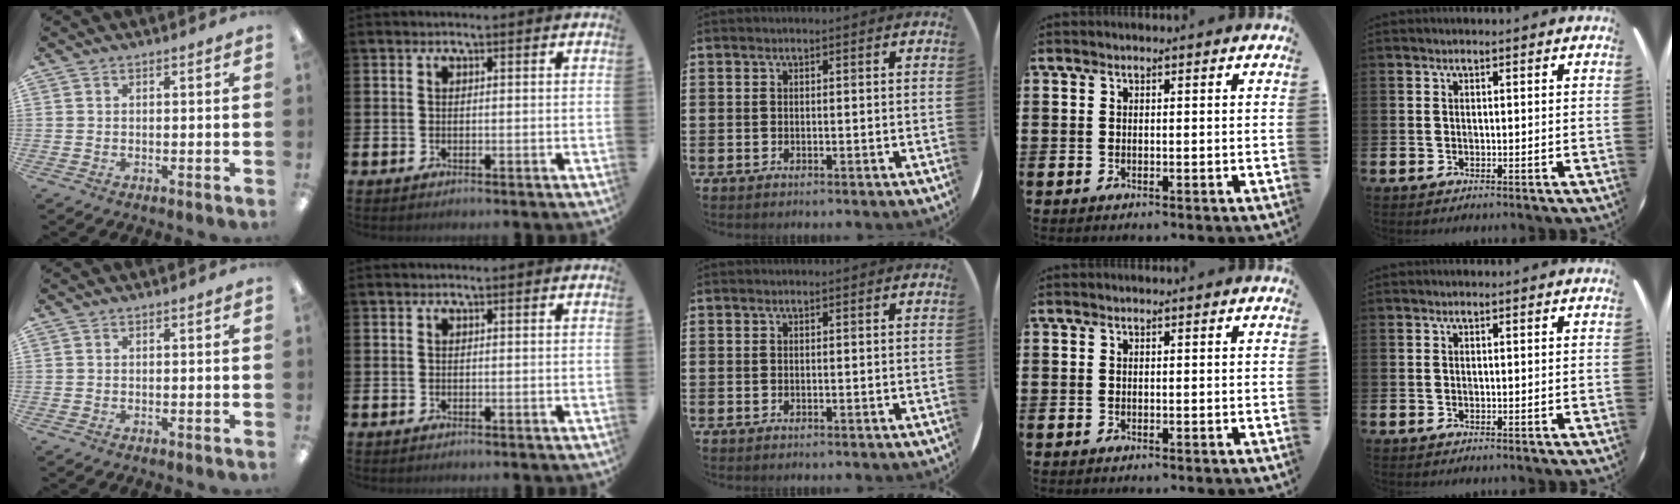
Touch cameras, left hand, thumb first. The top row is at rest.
{}